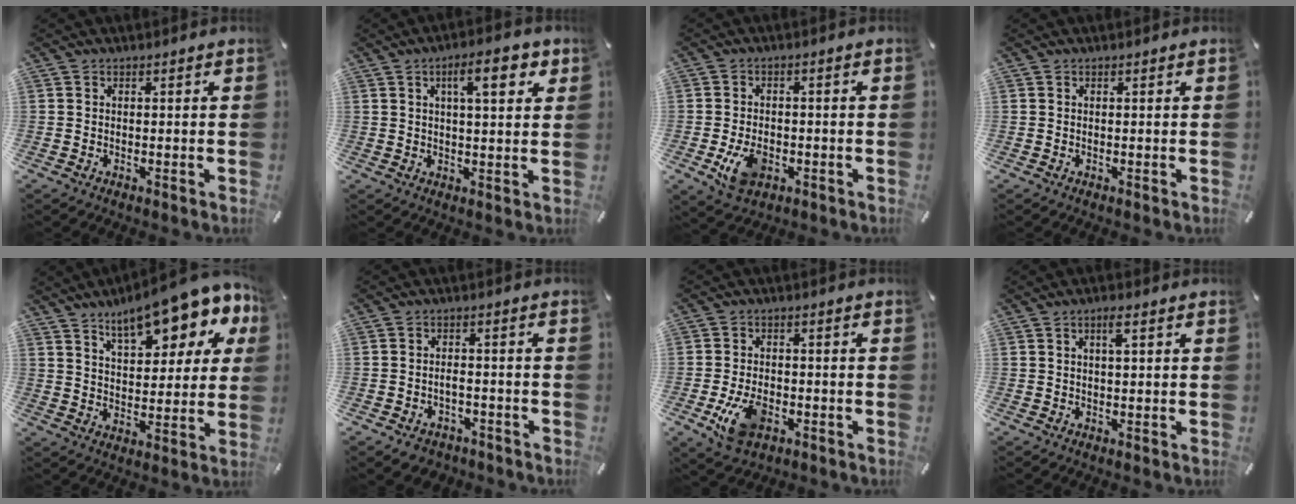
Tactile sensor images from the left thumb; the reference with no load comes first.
{"total": 9.0, "force": [3.9, 2.7, 7.7], "torque": [-0.117, -0.007, 0.056]}
{"total": 7.0, "force": [-2.3, 4.8, 4.5], "torque": [-0.086, 0.001, -0.045]}
{"total": 0.0}
{"total": 16.2, "force": [11.0, 6.6, 9.9], "torque": [-0.152, -0.056, 0.186]}
{"total": 4.0, "force": [-2.5, 2.8, 1.6], "torque": [-0.023, 0.016, -0.044]}
{"total": 8.6, "force": [-3.3, 5.3, 5.9], "torque": [-0.120, 0.007, -0.059]}
{"total": 2.8, "force": [0.9, 0.8, 2.5], "torque": [-0.051, 0.006, 0.013]}